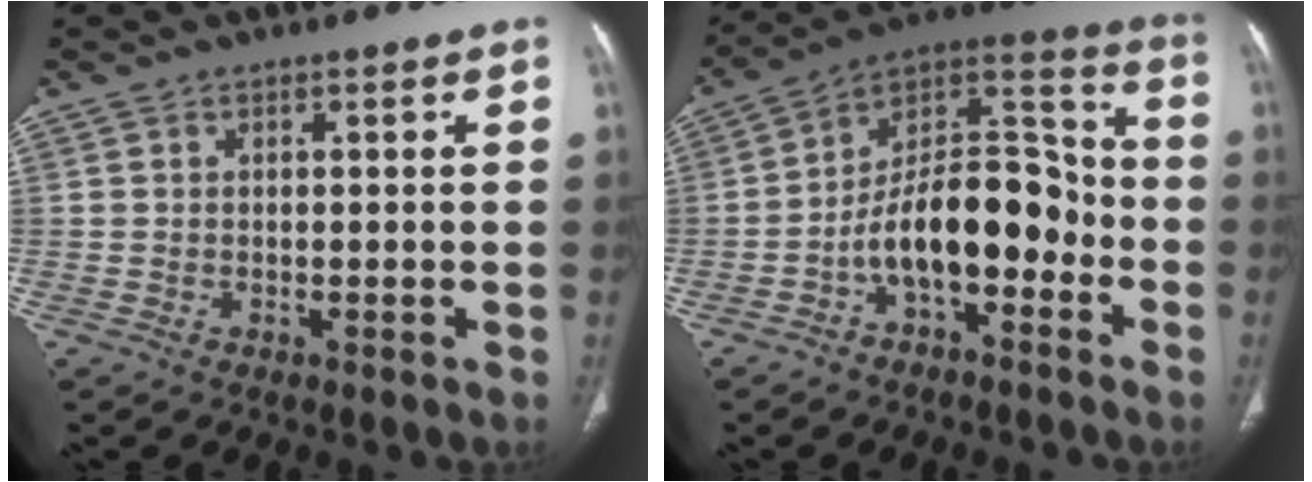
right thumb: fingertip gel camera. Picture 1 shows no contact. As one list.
[{"total": 16.5, "force": [-5.3, 8.7, 13.0], "torque": [-0.187, 0.077, -0.091]}]